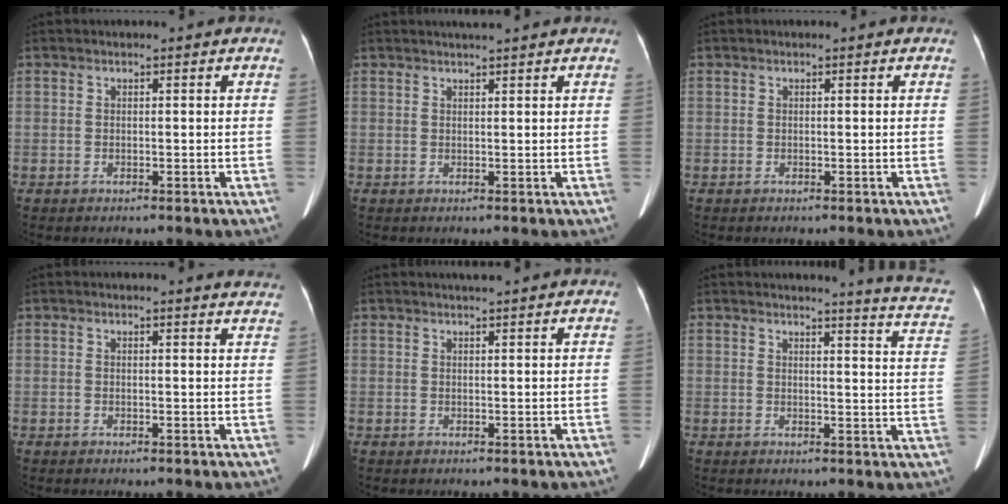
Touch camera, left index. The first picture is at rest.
{"total": 3.1, "force": [2.8, -0.1, 1.4], "torque": [-0.019, 0.019, 0.041]}
{"total": 0.0}
{"total": 6.8, "force": [6.7, 0.3, 1.3], "torque": [-0.005, -0.015, 0.046]}
{"total": 2.4, "force": [2.2, -0.1, 1.0], "torque": [-0.013, 0.015, 0.035]}
{"total": 9.6, "force": [8.8, -0.5, 3.8], "torque": [-0.042, -0.057, 0.072]}